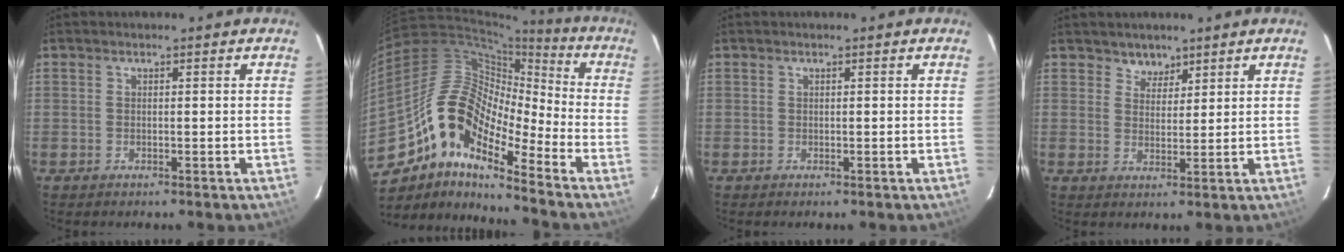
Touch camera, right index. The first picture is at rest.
{"total": 16.1, "force": [-9.7, 5.9, 11.4], "torque": [-0.187, 0.002, -0.200]}
{"total": 0.0}
{"total": 2.6, "force": [2.4, 1.0, 0.3], "torque": [0.001, 0.003, 0.044]}